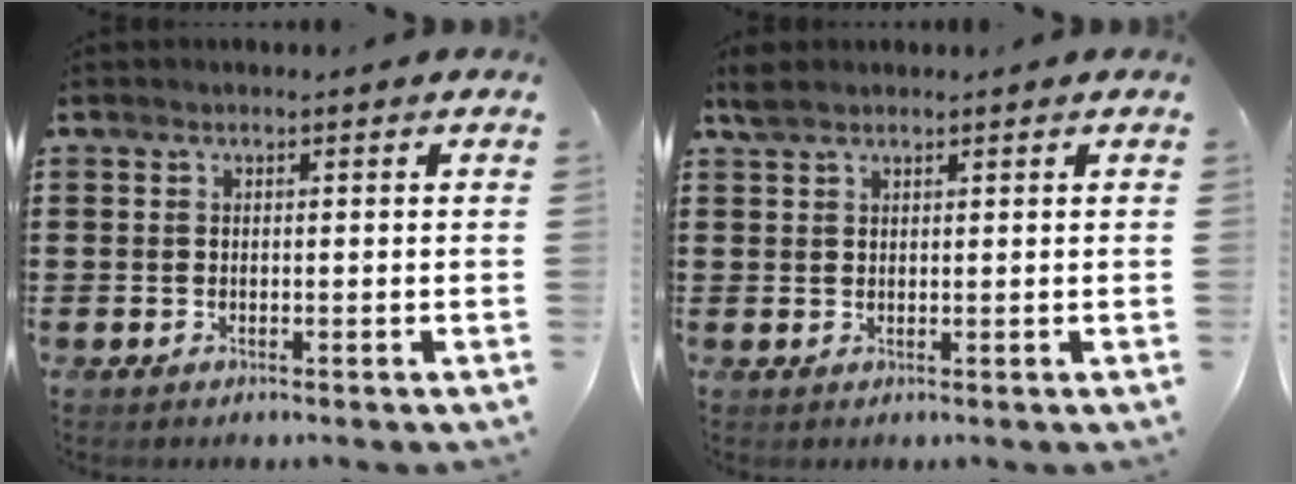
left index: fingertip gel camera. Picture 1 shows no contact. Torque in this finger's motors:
{"motor_torque": [0.50, -0.49, 0.02, 0.02]}